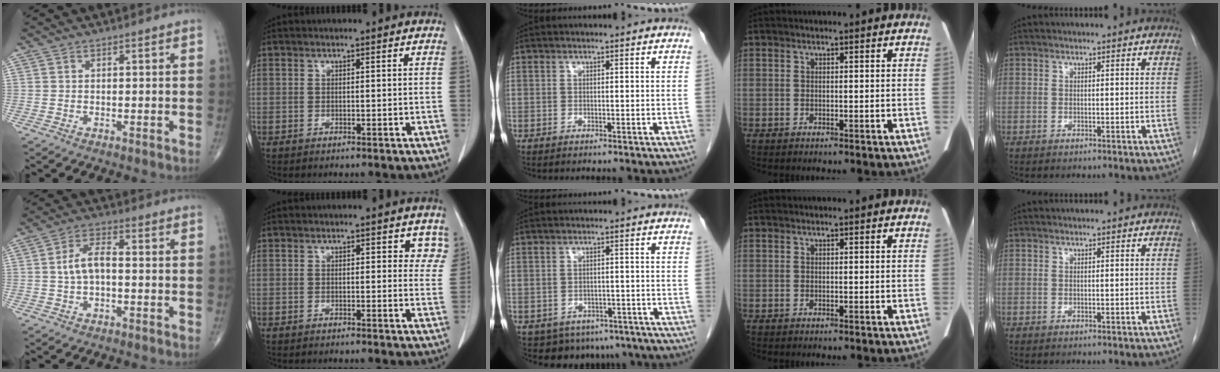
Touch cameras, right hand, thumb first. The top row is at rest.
{"thumb": {"total": 5.9, "force": [-0.2, 2.9, 5.1], "torque": [-0.100, 0.022, -0.010]}, "index": {"total": 3.3, "force": [1.7, 1.8, 2.1], "torque": [0.000, 0.000, 0.009]}, "middle": {"total": 9.2, "force": [-6.5, 6.0, 2.4], "torque": [-0.029, 0.004, -0.071]}}